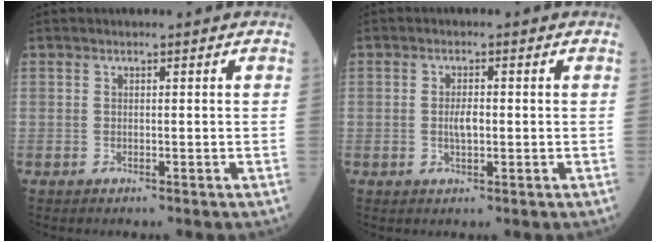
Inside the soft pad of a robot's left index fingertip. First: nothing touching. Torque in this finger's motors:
{"motor_torque": [0.15, 0.09, 0.04, 0.02]}